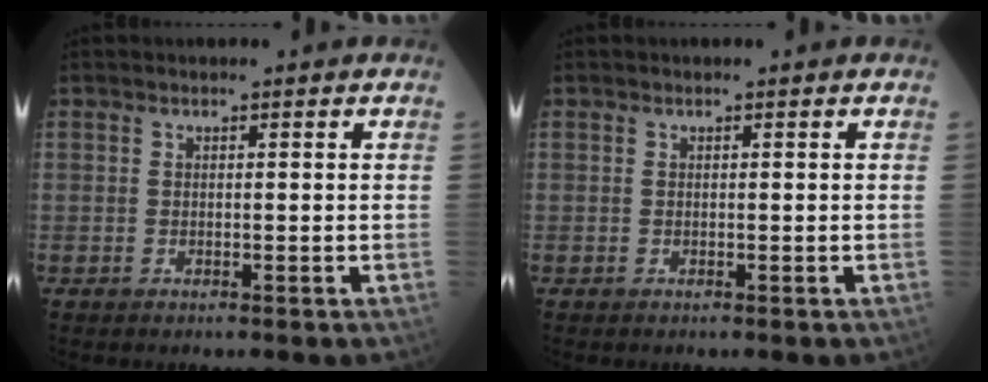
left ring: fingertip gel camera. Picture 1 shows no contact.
{"total": 0.0}